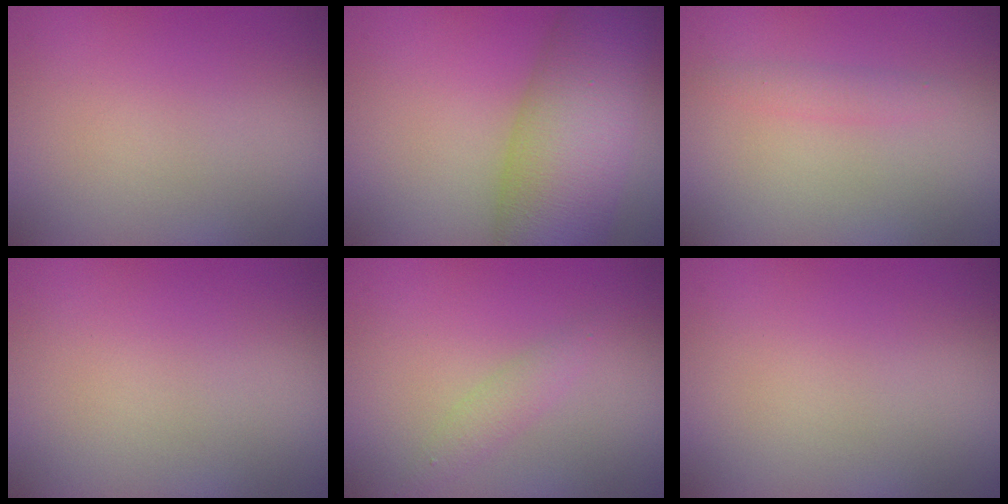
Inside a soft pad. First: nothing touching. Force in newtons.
{"total": 11.0, "press": 11.0, "slide": 0.3}
{"total": 1.1, "press": 1.1, "slide": 0.0}
{"total": 0.0}
{"total": 1.4, "press": 1.4, "slide": 0.0}
{"total": 0.0}